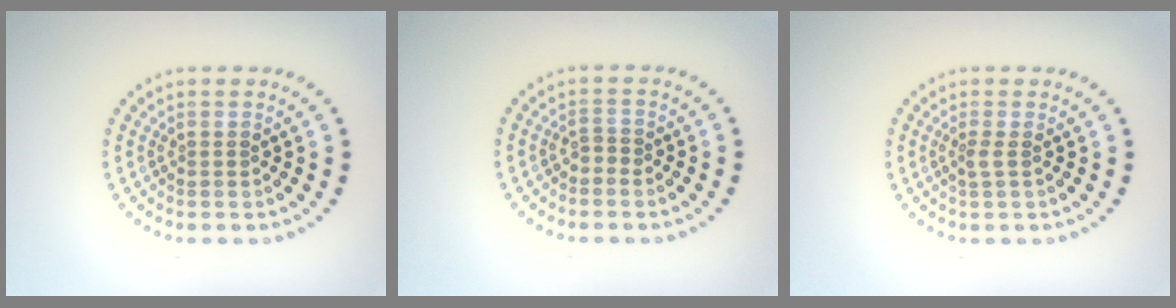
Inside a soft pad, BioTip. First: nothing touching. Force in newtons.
{"total": 0.9, "press": 0.8, "slide": 0.4}
{"total": 0.9, "press": 0.6, "slide": 0.7}